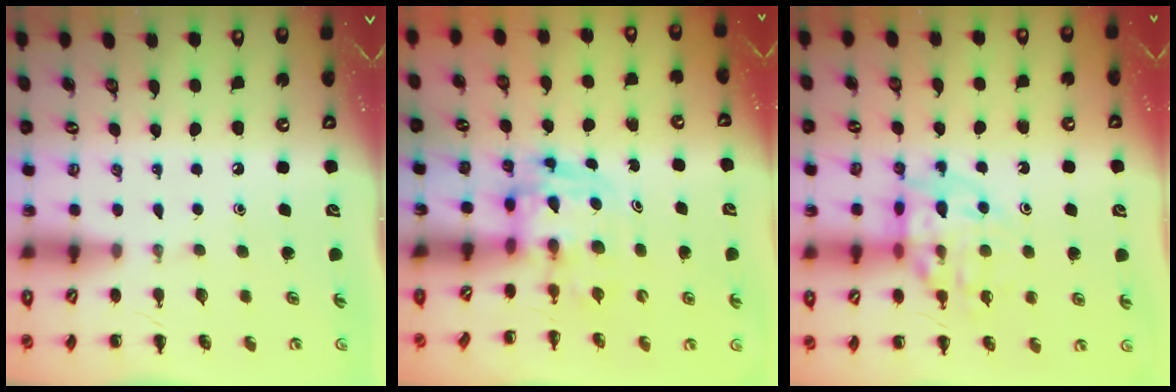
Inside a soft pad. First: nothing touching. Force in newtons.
{"total": 3.5, "press": 3.5, "slide": 0.6}
{"total": 13.2, "press": 13.0, "slide": 2.1}